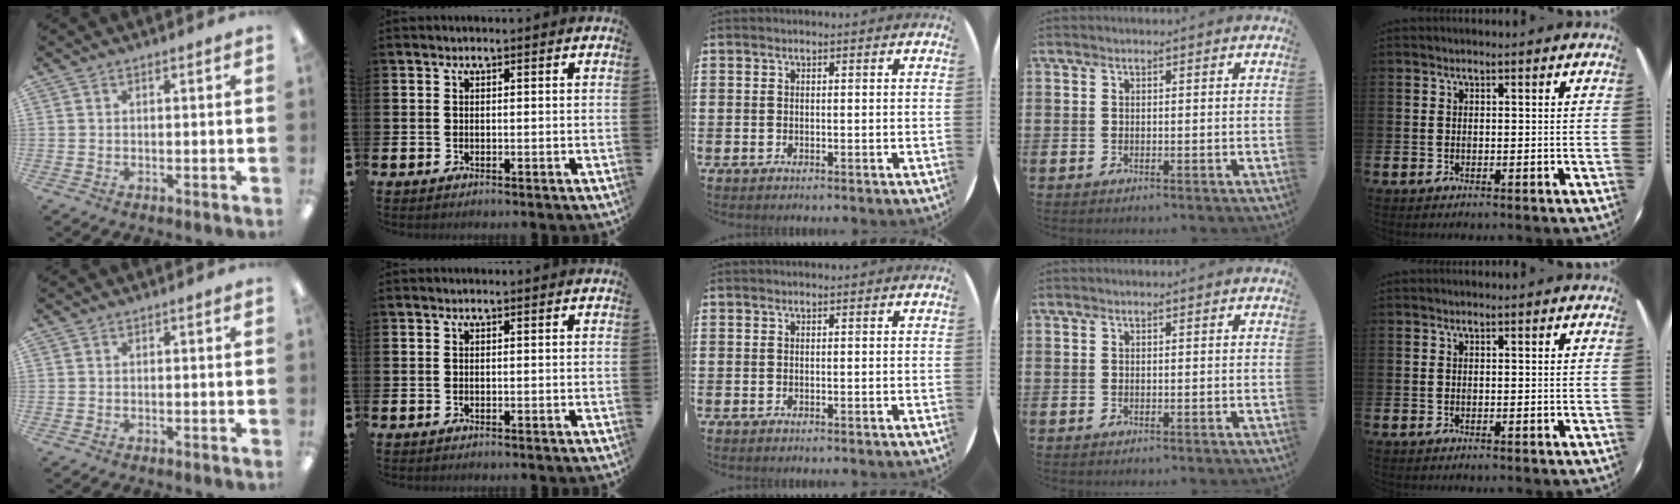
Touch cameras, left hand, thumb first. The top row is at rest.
{}